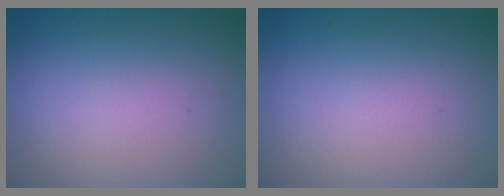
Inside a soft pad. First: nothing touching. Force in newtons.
{"total": 0.0}